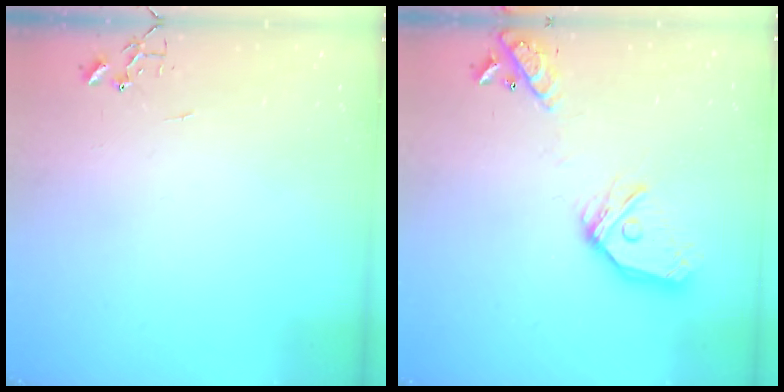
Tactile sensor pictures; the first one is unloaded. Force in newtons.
{"total": 18.6, "press": 18.4, "slide": 2.5}